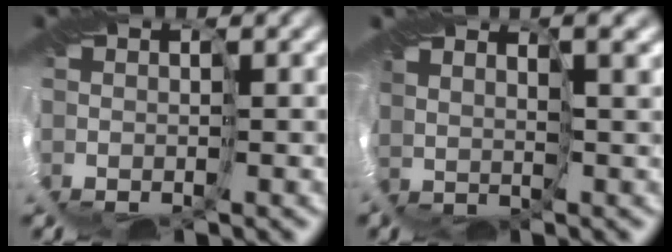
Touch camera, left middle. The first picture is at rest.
{"total": 3.8, "force": [3.5, 0.8, 1.3], "torque": [-0.028, 0.009, 0.065]}